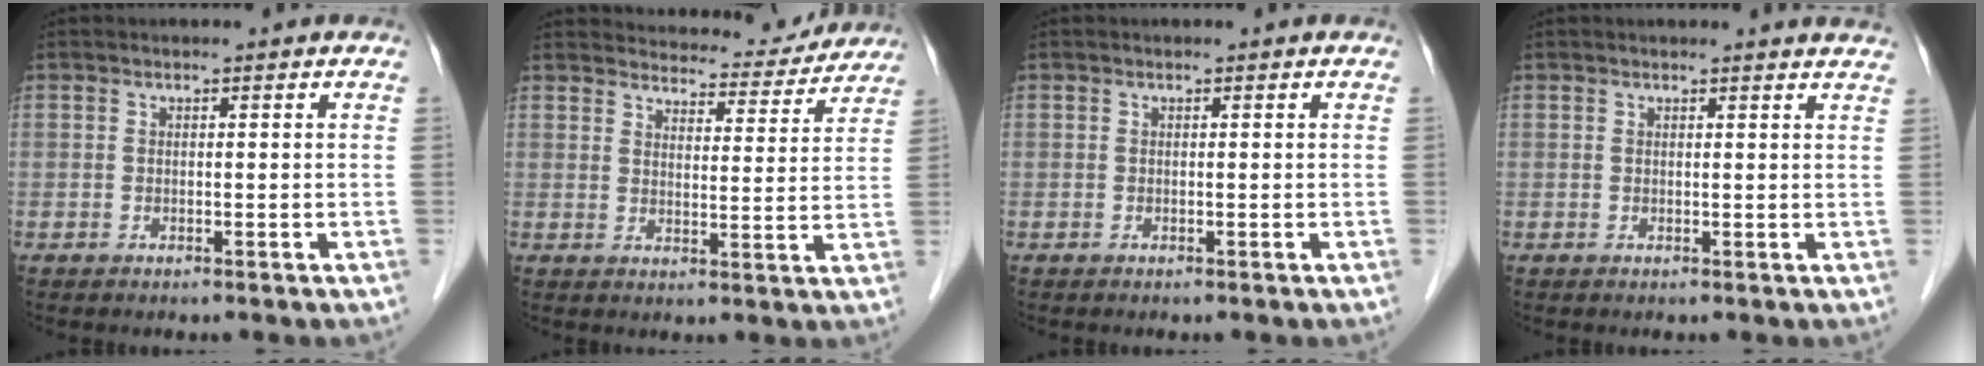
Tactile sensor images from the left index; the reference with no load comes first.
{"total": 13.4, "force": [12.8, 3.3, 2.1], "torque": [-0.007, -0.011, 0.146]}
{"total": 0.0}
{"total": 6.2, "force": [6.0, 0.2, 1.5], "torque": [-0.014, 0.002, 0.045]}